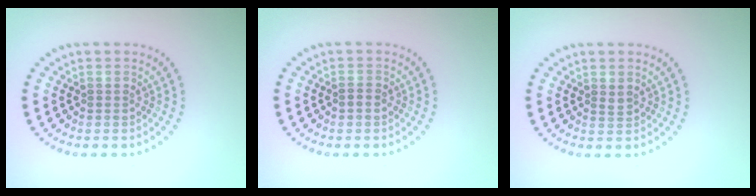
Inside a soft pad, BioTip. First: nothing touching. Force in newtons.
{"total": 0.8, "press": 0.8, "slide": 0.1}
{"total": 0.7, "press": 0.6, "slide": 0.3}